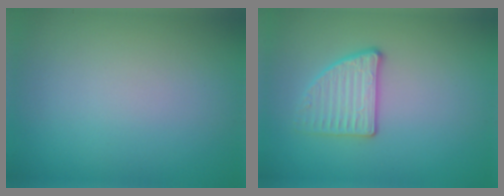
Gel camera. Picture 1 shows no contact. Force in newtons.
{"total": 2.7, "press": 2.6, "slide": 0.8}